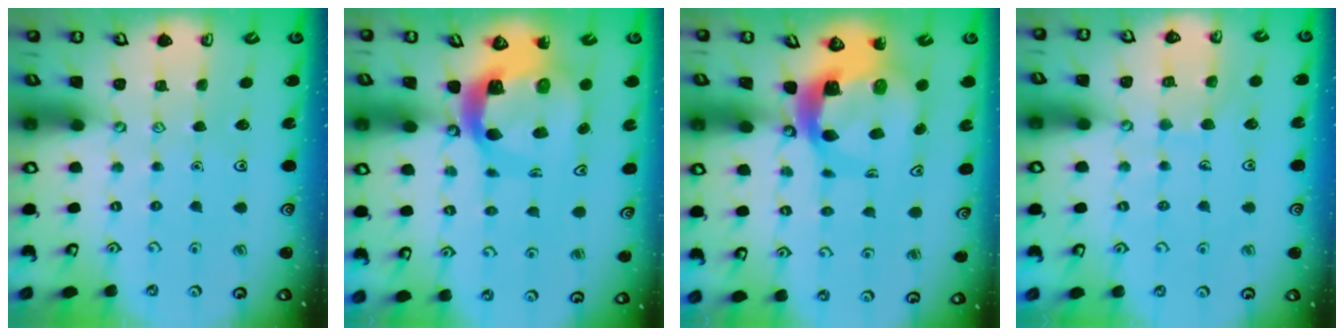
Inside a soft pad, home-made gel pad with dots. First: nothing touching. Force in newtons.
{"total": 10.6, "press": 10.5, "slide": 1.3}
{"total": 8.7, "press": 8.5, "slide": 1.4}
{"total": 6.2, "press": 6.2, "slide": 0.5}